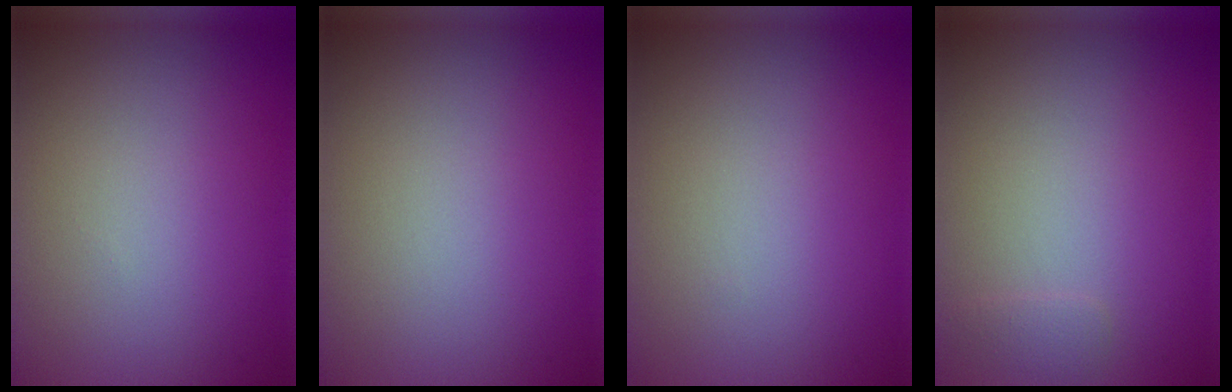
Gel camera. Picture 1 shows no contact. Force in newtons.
{"total": 0.0}
{"total": 0.0}
{"total": 0.8, "press": 0.8, "slide": 0.1}